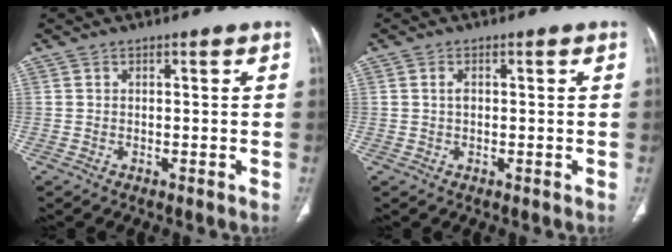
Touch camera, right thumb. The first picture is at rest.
{"total": 1.5, "force": [0.2, 0.9, 1.1], "torque": [-0.021, 0.002, 0.005]}